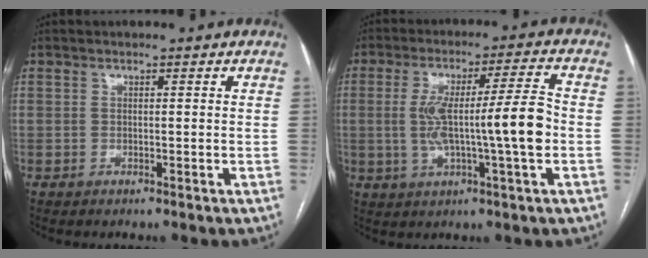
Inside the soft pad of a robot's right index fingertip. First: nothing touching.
{"total": 12.0, "force": [-1.1, 0.2, 11.9], "torque": [-0.215, 0.015, -0.019]}